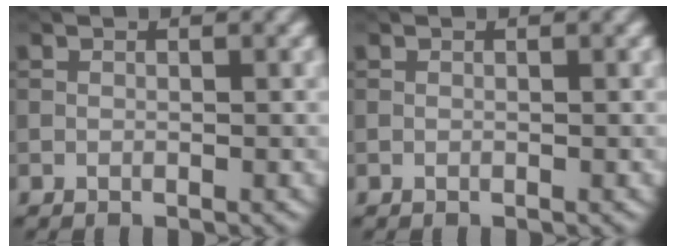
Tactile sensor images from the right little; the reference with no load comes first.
{"total": 0.0}